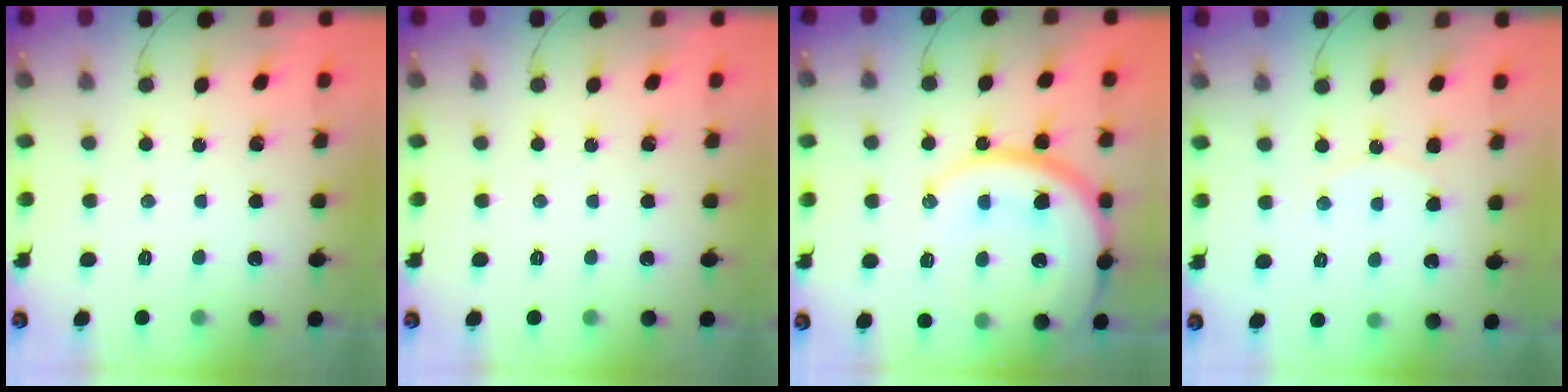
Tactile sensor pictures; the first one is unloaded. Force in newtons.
{"total": 0.0}
{"total": 22.1, "press": 21.7, "slide": 4.4}
{"total": 7.4, "press": 7.3, "slide": 0.6}